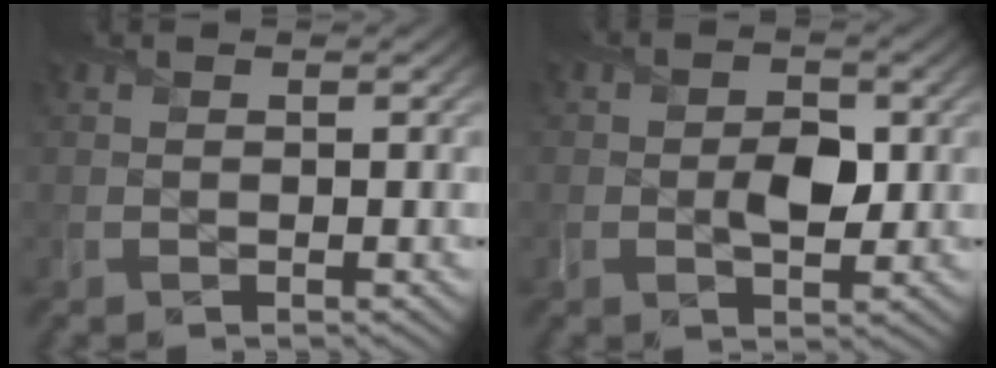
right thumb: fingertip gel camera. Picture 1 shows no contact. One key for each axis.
{"total": 3.4, "fx": -0.4, "fy": 2.1, "fz": 2.7, "tx": -0.048, "ty": -0.007, "tz": -0.008}